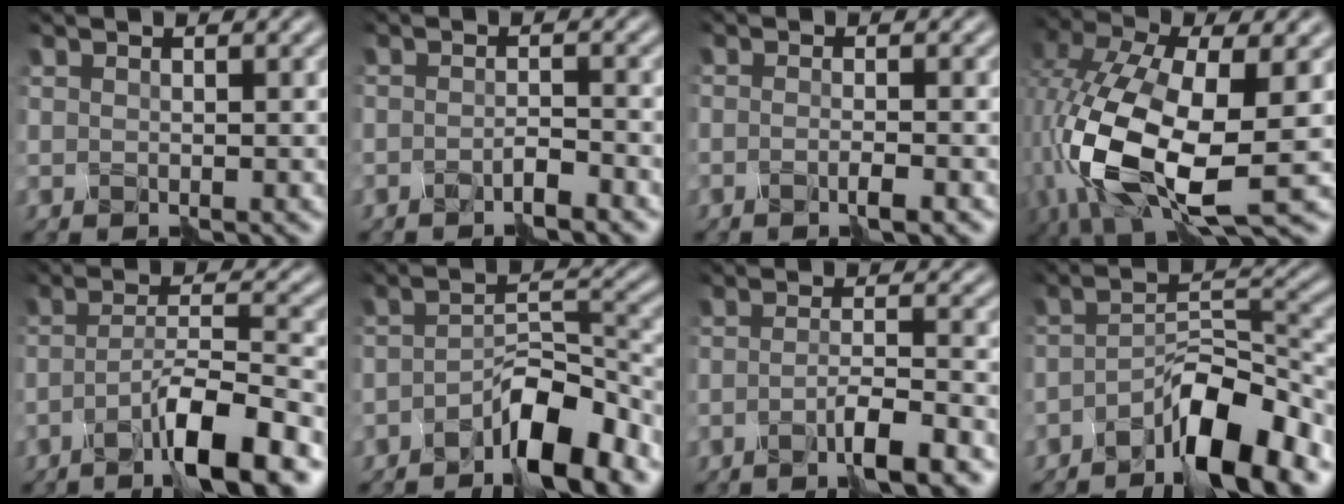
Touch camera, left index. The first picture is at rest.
{"total": 1.8, "force": [-1.7, -0.3, 0.7], "torque": [-0.014, -0.001, -0.030]}
{"total": 1.7, "force": [-1.4, -0.3, 1.0], "torque": [-0.019, -0.001, -0.027]}
{"total": 12.9, "force": [-2.6, 6.4, 10.9], "torque": [-0.255, -0.017, -0.043]}
{"total": 7.2, "force": [-4.7, 0.8, 5.4], "torque": [-0.092, 0.009, -0.083]}
{"total": 6.1, "force": [-4.4, 1.2, 3.9], "torque": [-0.066, 0.009, -0.082]}
{"total": 3.7, "force": [-2.6, 0.1, 2.6], "torque": [-0.049, 0.001, -0.053]}
{"total": 7.3, "force": [-5.1, 1.4, 5.1], "torque": [-0.087, 0.008, -0.095]}